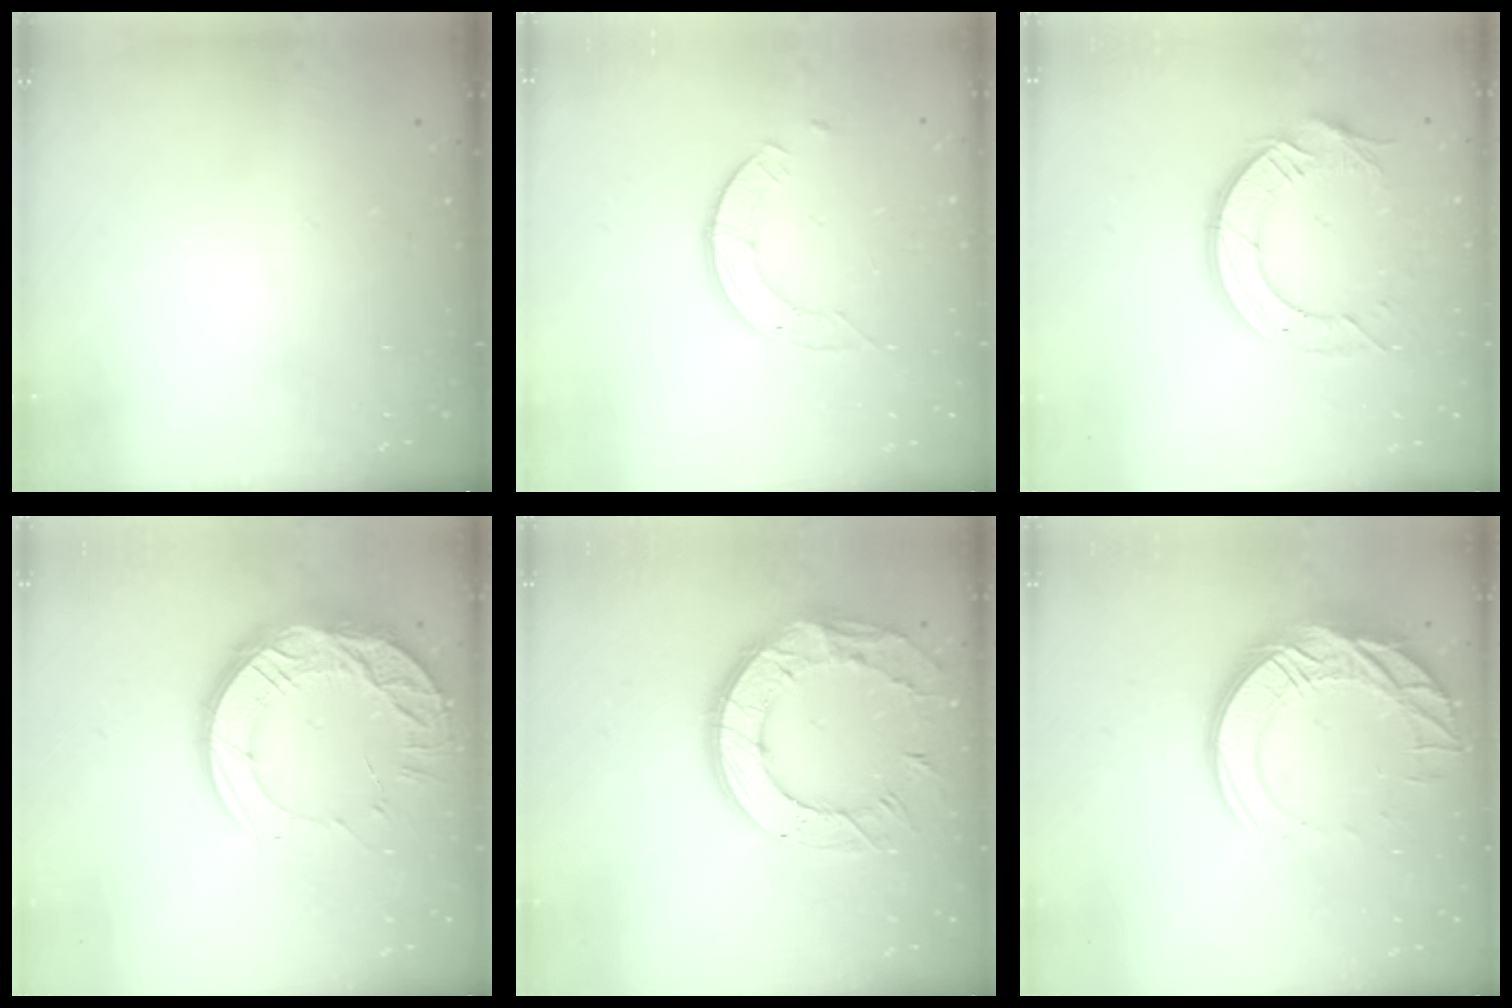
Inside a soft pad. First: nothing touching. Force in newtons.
{"total": 4.0, "press": 4.0, "slide": 0.2}
{"total": 12.1, "press": 12.1, "slide": 1.0}
{"total": 18.6, "press": 18.6, "slide": 1.4}
{"total": 17.6, "press": 17.5, "slide": 1.2}
{"total": 18.7, "press": 18.6, "slide": 1.8}